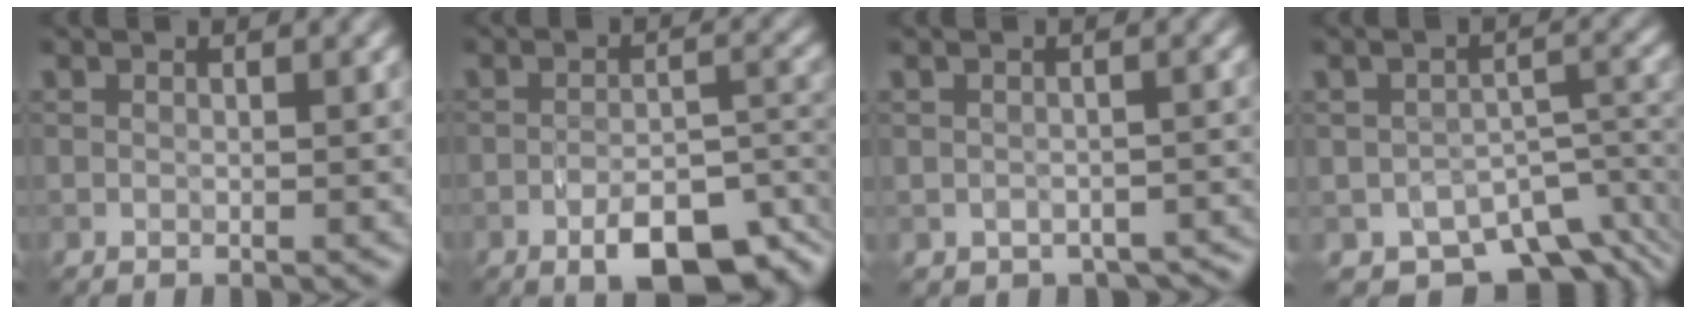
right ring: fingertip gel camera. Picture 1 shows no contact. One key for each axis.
{"total": 7.5, "fx": -4.1, "fy": 2.8, "fz": 5.6, "tx": -0.085, "ty": -0.001, "tz": -0.065}
{"total": 3.3, "fx": -2.0, "fy": 2.2, "fz": 1.4, "tx": -0.010, "ty": -0.018, "tz": -0.023}
{"total": 8.5, "fx": -5.7, "fy": 4.4, "fz": 4.6, "tx": -0.054, "ty": -0.023, "tz": -0.080}